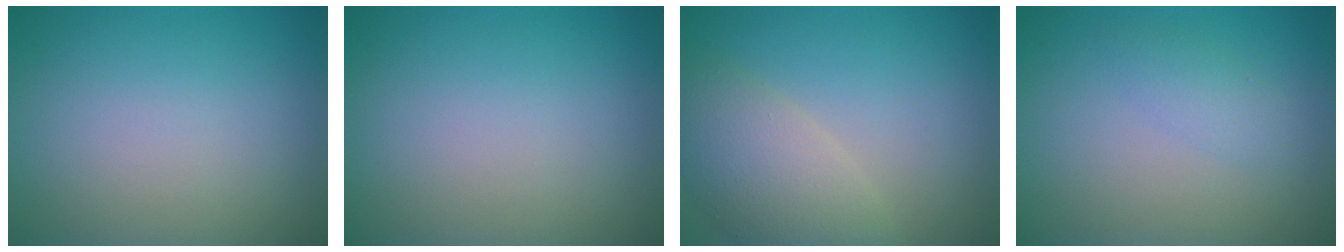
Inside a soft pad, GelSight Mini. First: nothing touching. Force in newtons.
{"total": 0.0}
{"total": 5.5, "press": 5.5, "slide": 0.5}
{"total": 1.4, "press": 1.4, "slide": 0.0}